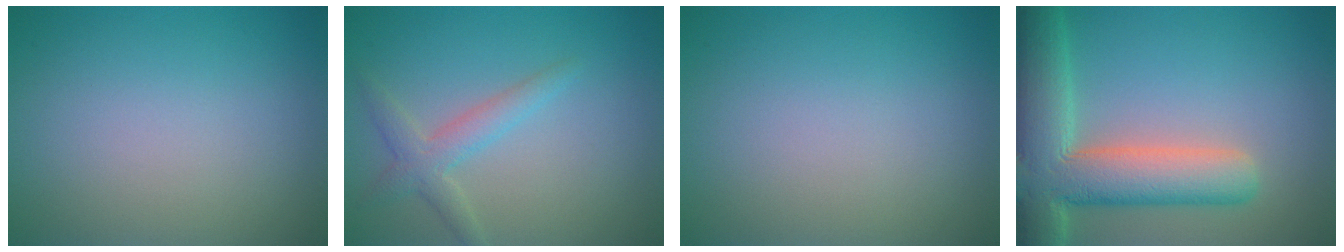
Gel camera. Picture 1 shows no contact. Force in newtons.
{"total": 2.6, "press": 2.6, "slide": 0.1}
{"total": 0.0}
{"total": 9.7, "press": 9.6, "slide": 1.2}